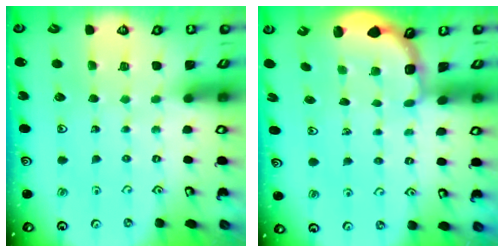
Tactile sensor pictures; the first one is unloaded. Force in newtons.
{"total": 2.5, "press": 1.9, "slide": 1.6}